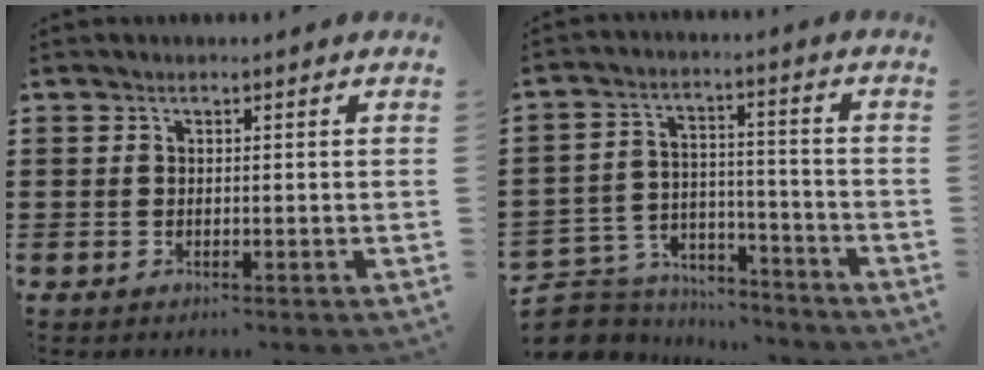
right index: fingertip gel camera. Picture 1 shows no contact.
{"total": 5.8, "force": [-5.4, 2.1, 0.4], "torque": [-0.032, 0.007, -0.114]}